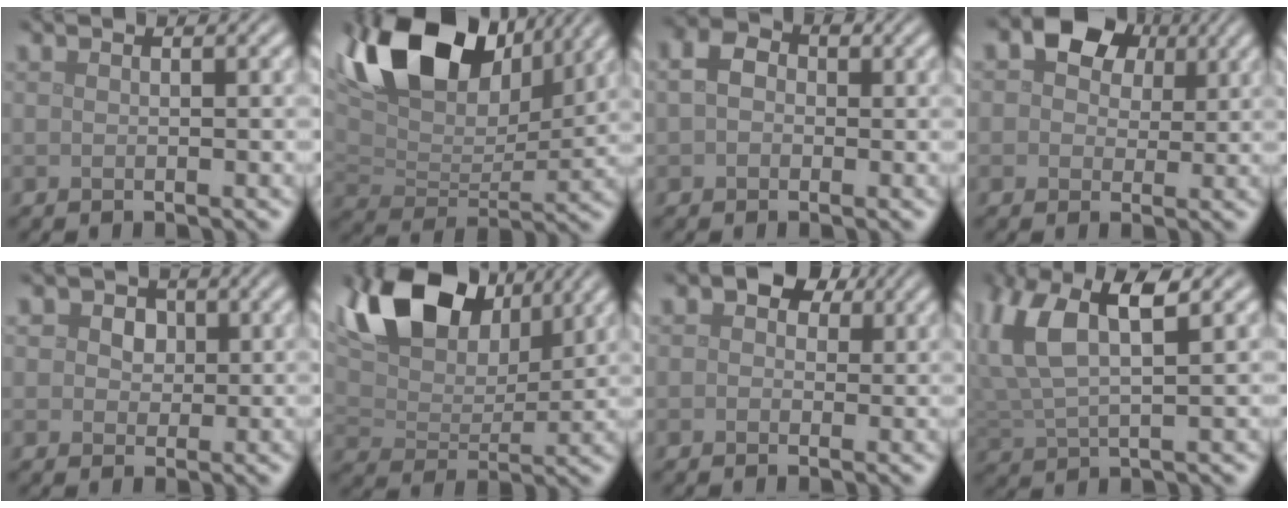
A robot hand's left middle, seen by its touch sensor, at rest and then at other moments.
{"total": 15.1, "force": [8.4, 8.1, 9.6], "torque": [-0.186, 0.029, 0.133]}
{"total": 3.0, "force": [0.2, 2.5, 1.7], "torque": [-0.038, 0.009, -0.007]}
{"total": 7.0, "force": [2.8, 5.1, 3.9], "torque": [-0.060, 0.023, 0.015]}
{"total": 5.3, "force": [2.4, 3.9, 2.7], "torque": [-0.037, 0.015, 0.009]}
{"total": 12.7, "force": [7.5, 6.7, 7.7], "torque": [-0.152, 0.020, 0.117]}
{"total": 4.0, "force": [1.5, 2.8, 2.3], "torque": [-0.027, 0.007, 0.002]}
{"total": 7.3, "force": [3.0, 2.9, 6.0], "torque": [-0.136, 0.012, 0.054]}